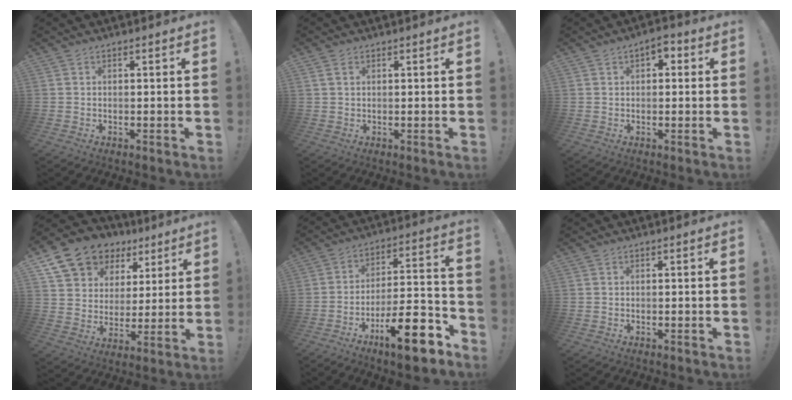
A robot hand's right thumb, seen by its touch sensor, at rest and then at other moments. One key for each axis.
{"total": 2.1, "fx": 0.9, "fy": 1.3, "fz": 1.4, "tx": -0.024, "ty": 0.002, "tz": 0.016}
{"total": 3.4, "fx": 1.0, "fy": 2.3, "fz": 2.3, "tx": -0.023, "ty": 0.000, "tz": 0.013}
{"total": 14.4, "fx": 9.1, "fy": 9.8, "fz": 5.2, "tx": -0.089, "ty": -0.057, "tz": 0.179}
{"total": 18.6, "fx": -11.4, "fy": 5.2, "fz": 13.7, "tx": -0.192, "ty": 0.071, "tz": -0.181}
{"total": 0.0}